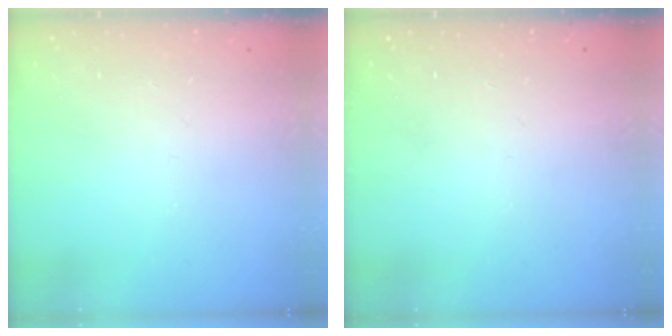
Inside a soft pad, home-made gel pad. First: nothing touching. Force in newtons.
{"total": 0.0}